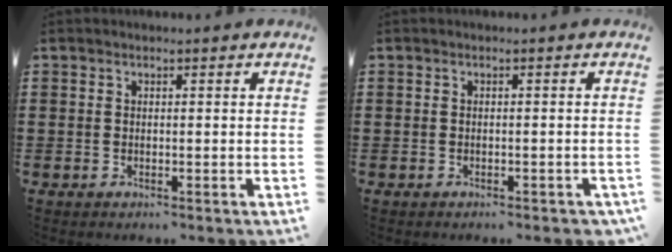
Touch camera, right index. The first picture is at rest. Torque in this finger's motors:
{"motor_torque": [2.14, 0.00, 0.07, 0.00]}